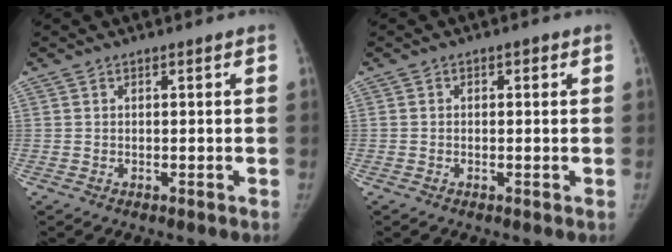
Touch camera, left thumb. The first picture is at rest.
{"total": 1.1, "force": [0.3, 0.7, 0.8], "torque": [-0.001, 0.003, -0.002]}